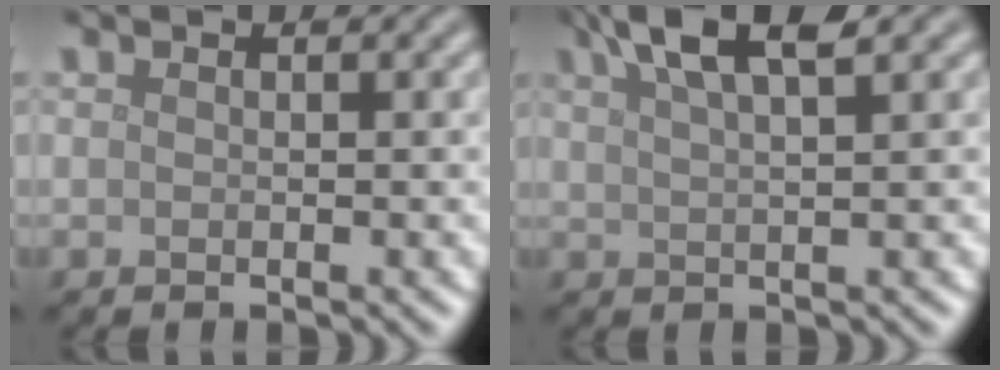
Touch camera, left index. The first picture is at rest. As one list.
[{"total": 5.7, "force": [3.7, 1.3, 4.1], "torque": [-0.055, 0.018, 0.059]}]